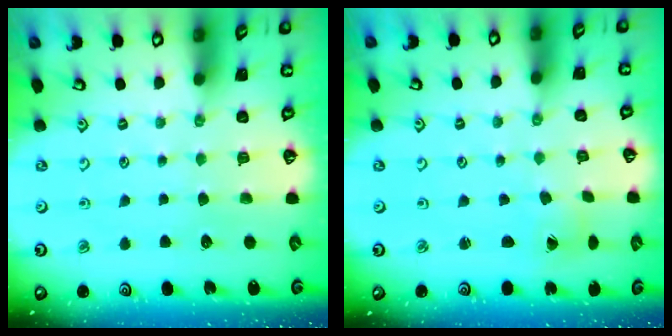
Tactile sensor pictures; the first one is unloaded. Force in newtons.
{"total": 0.7, "press": 0.7, "slide": 0.1}